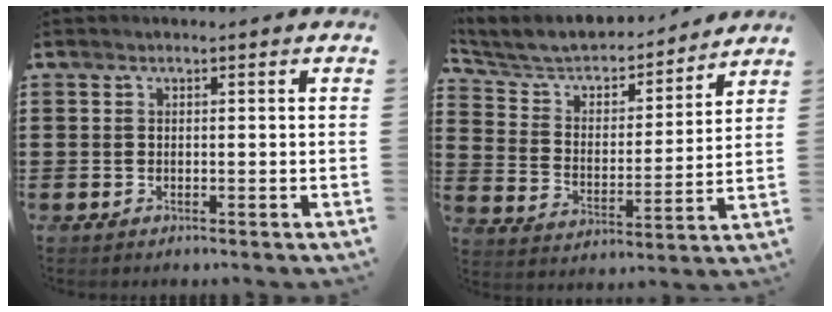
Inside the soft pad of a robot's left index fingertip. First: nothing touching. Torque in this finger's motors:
{"motor_torque": [1.07, -1.07, 0.39, 0.07]}